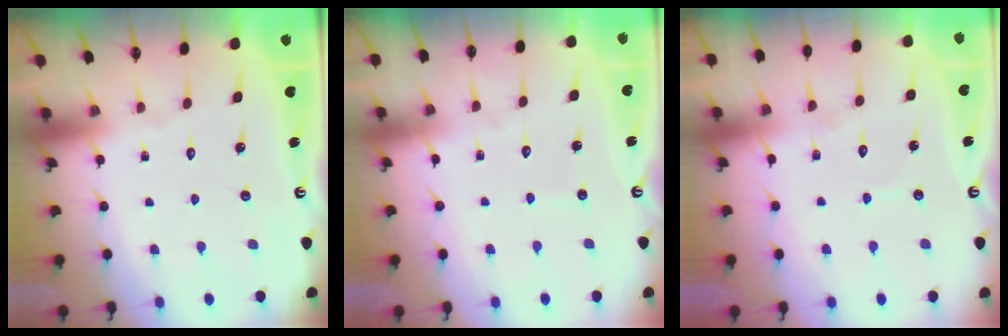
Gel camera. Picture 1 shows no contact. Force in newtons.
{"total": 2.4, "press": 2.4, "slide": 0.3}
{"total": 3.7, "press": 3.7, "slide": 0.3}